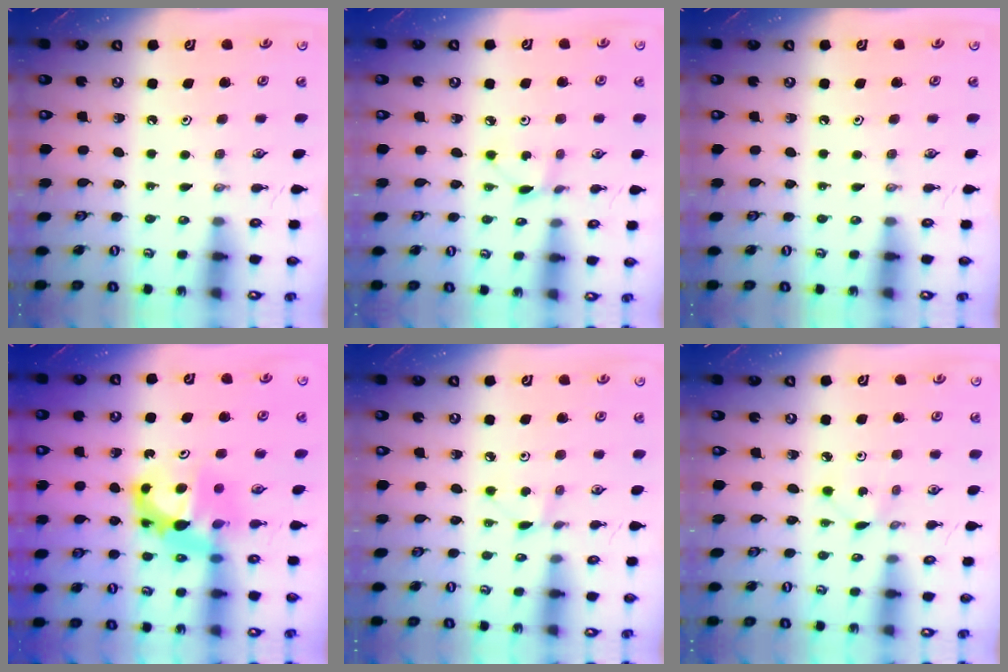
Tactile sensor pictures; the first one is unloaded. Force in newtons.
{"total": 2.2, "press": 2.1, "slide": 0.3}
{"total": 0.0}
{"total": 8.3, "press": 8.2, "slide": 0.8}
{"total": 3.8, "press": 3.7, "slide": 0.5}
{"total": 1.2, "press": 1.2, "slide": 0.2}